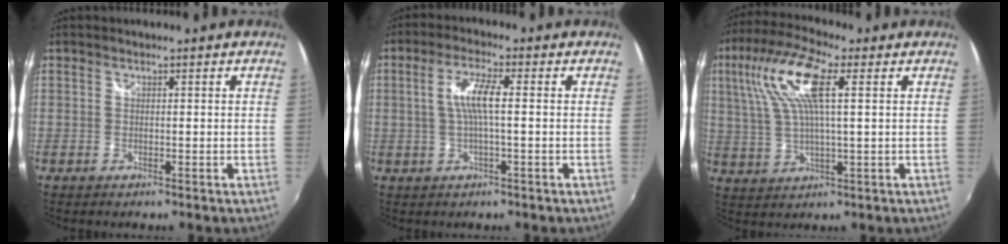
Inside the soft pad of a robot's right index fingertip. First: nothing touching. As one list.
[{"total": 6.0, "force": [-0.2, 0.7, 6.0], "torque": [-0.119, 0.007, -0.001]}, {"total": 12.9, "force": [4.1, 3.8, 11.6], "torque": [-0.231, 0.021, 0.079]}]